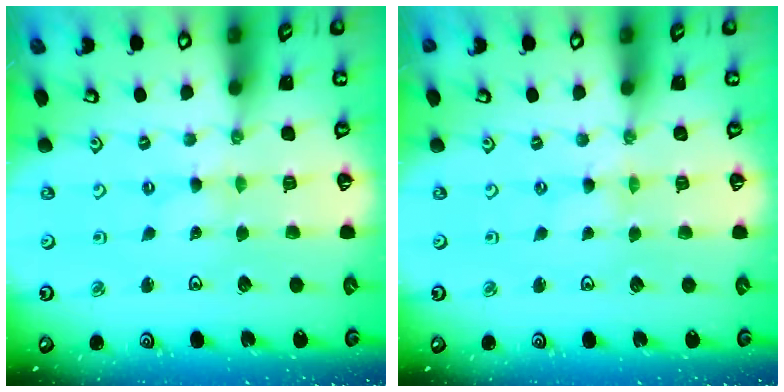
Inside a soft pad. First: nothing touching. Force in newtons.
{"total": 0.0}